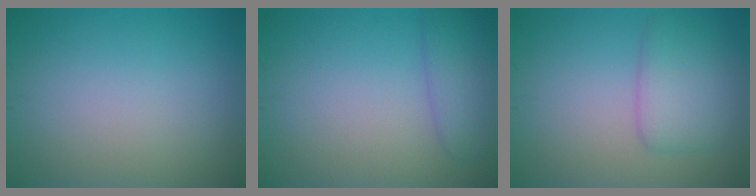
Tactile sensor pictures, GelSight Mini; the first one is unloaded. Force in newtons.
{"total": 2.9, "press": 2.9, "slide": 0.3}
{"total": 3.7, "press": 3.7, "slide": 0.1}